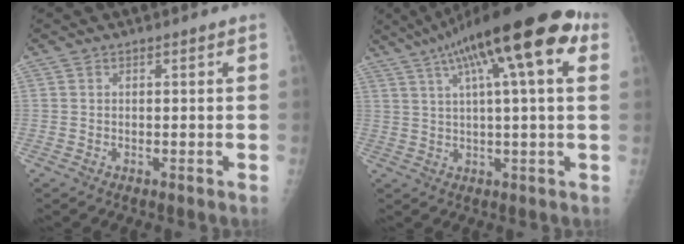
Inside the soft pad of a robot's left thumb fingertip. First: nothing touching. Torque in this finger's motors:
{"motor_torque": [1.31, 0.19, 1.89, -0.89, 0.24]}